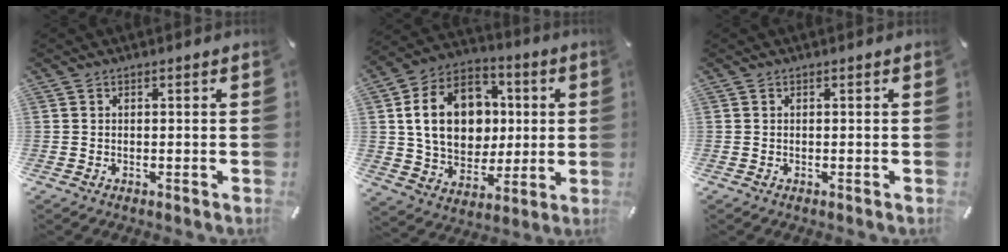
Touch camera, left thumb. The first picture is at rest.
{"total": 19.0, "force": [2.1, 15.3, 11.2], "torque": [-0.201, 0.011, 0.046]}
{"total": 0.0}